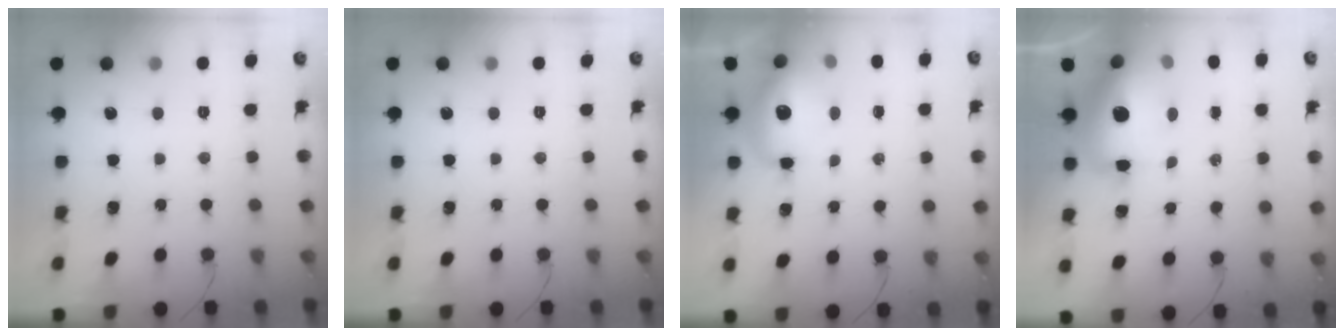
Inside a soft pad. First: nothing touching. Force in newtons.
{"total": 0.0}
{"total": 12.6, "press": 12.3, "slide": 2.5}
{"total": 15.5, "press": 15.1, "slide": 3.5}